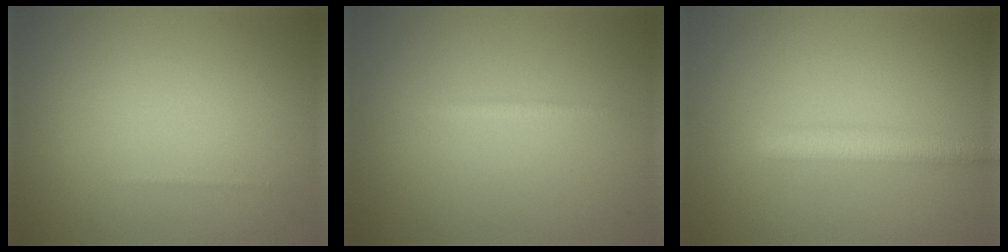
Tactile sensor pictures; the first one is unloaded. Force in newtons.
{"total": 0.7, "press": 0.7, "slide": 0.1}
{"total": 3.0, "press": 3.0, "slide": 0.1}